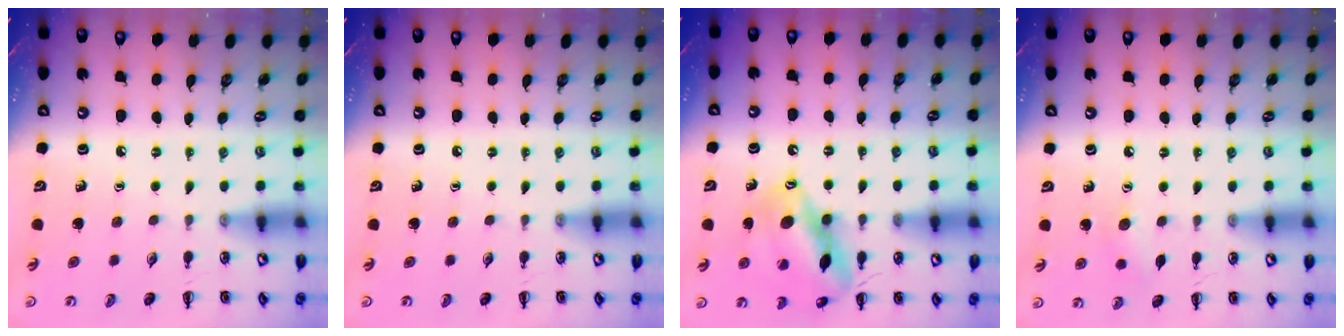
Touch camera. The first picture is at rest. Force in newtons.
{"total": 0.0}
{"total": 16.2, "press": 16.0, "slide": 2.5}
{"total": 6.1, "press": 6.0, "slide": 1.3}